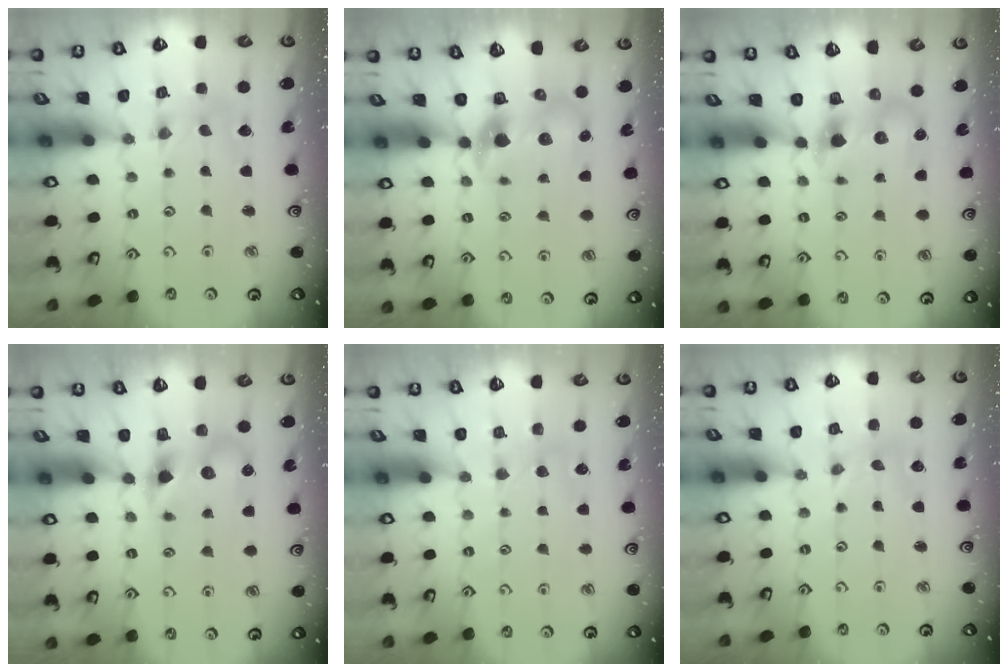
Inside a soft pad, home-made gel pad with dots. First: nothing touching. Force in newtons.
{"total": 7.6, "press": 7.5, "slide": 1.1}
{"total": 5.8, "press": 5.8, "slide": 0.2}
{"total": 6.3, "press": 6.3, "slide": 0.6}
{"total": 2.9, "press": 2.9, "slide": 0.5}
{"total": 0.0}